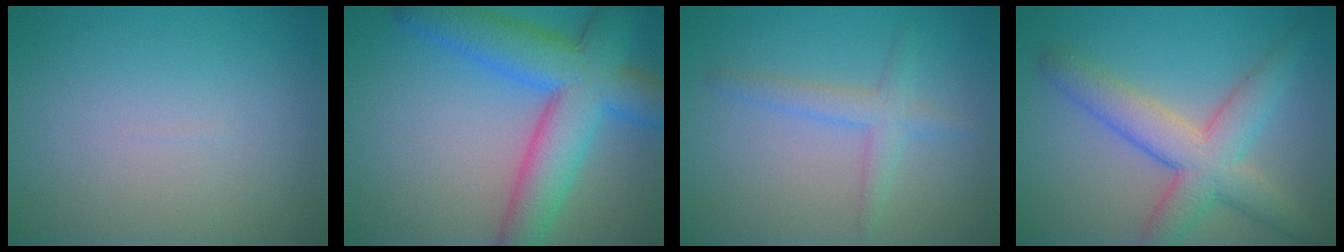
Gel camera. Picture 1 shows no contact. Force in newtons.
{"total": 9.8, "press": 9.8, "slide": 0.3}
{"total": 2.4, "press": 2.4, "slide": 0.2}
{"total": 6.6, "press": 6.6, "slide": 0.4}